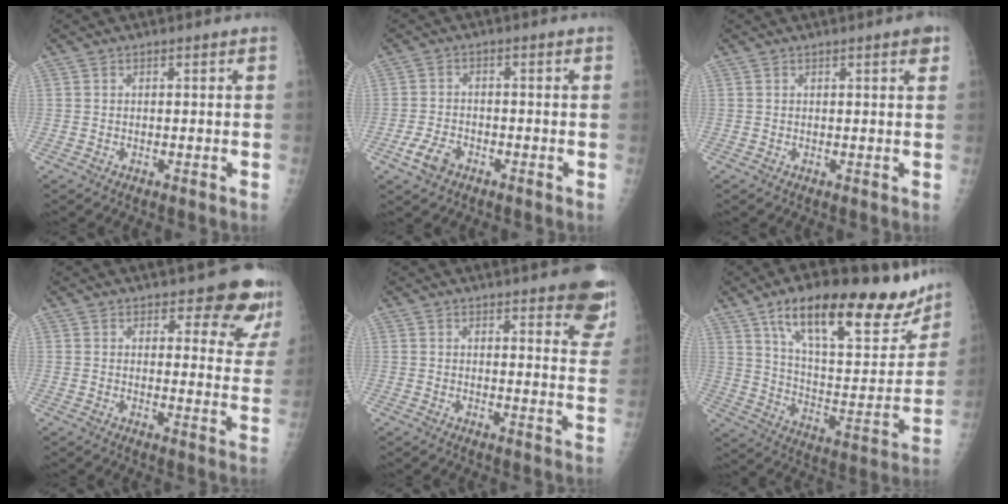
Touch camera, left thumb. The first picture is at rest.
{"total": 4.4, "force": [-2.6, 2.8, 2.2], "torque": [-0.043, 0.010, -0.047]}
{"total": 1.9, "force": [1.1, 0.3, 1.6], "torque": [-0.020, -0.003, 0.011]}
{"total": 10.4, "force": [8.8, 3.8, 4.2], "torque": [-0.008, -0.061, 0.086]}
{"total": 11.5, "force": [8.5, 3.1, 7.1], "torque": [-0.047, -0.044, 0.083]}
{"total": 27.4, "force": [18.2, 9.9, 18.0], "torque": [-0.224, -0.053, 0.285]}